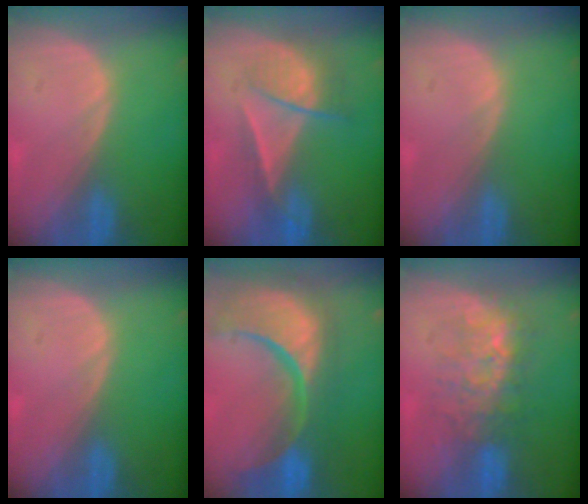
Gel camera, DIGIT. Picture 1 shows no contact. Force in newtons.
{"total": 7.1, "press": 6.1, "slide": 3.7}
{"total": 0.0}
{"total": 0.0}
{"total": 15.5, "press": 12.2, "slide": 9.6}
{"total": 7.6, "press": 7.3, "slide": 2.0}